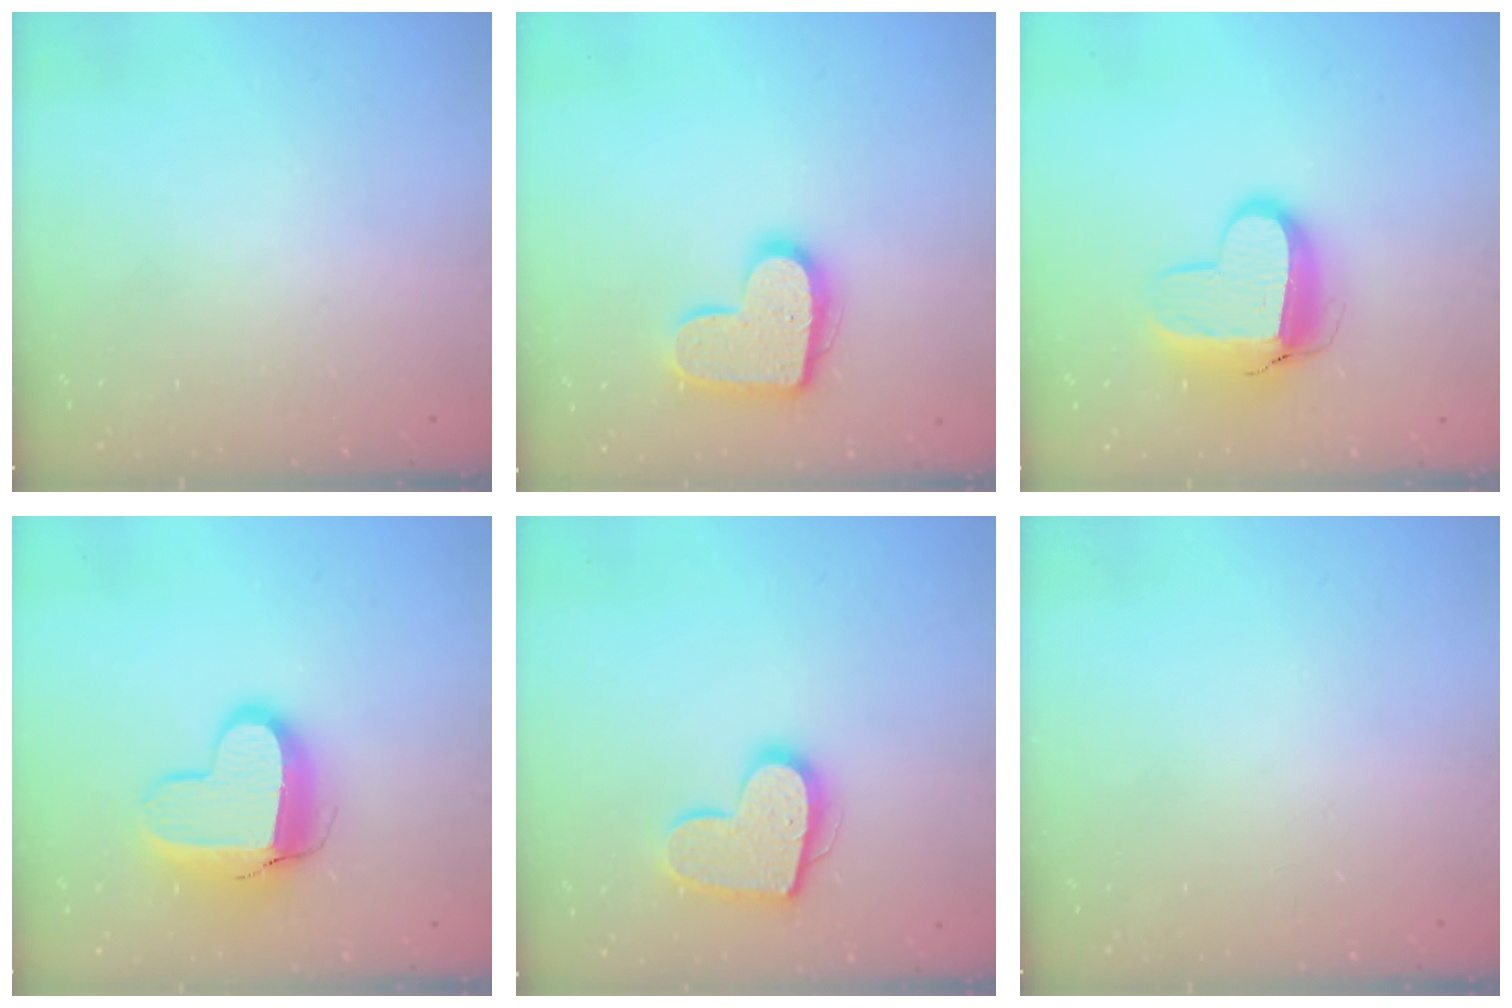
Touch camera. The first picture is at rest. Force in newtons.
{"total": 14.5, "press": 14.5, "slide": 0.8}
{"total": 11.8, "press": 11.8, "slide": 1.2}
{"total": 13.3, "press": 13.3, "slide": 0.9}
{"total": 13.9, "press": 13.9, "slide": 0.9}
{"total": 0.0}